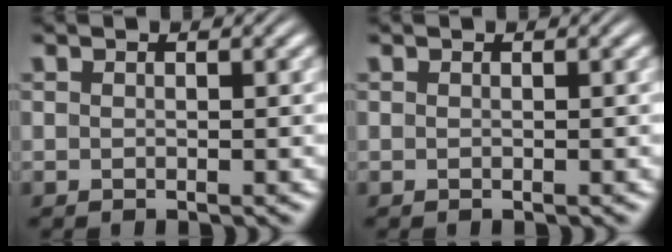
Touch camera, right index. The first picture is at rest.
{"total": 0.0}